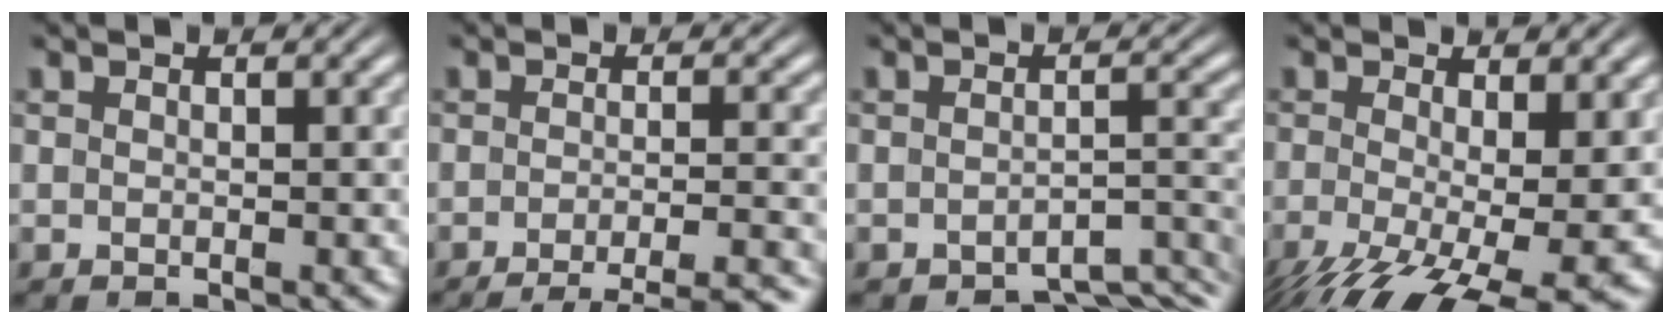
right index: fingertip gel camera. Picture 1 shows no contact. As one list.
[{"total": 9.0, "force": [-8.0, 2.3, 3.3], "torque": [-0.034, -0.019, -0.120]}, {"total": 6.2, "force": [-5.4, 2.0, 2.2], "torque": [-0.012, -0.013, -0.079]}, {"total": 9.5, "force": [-5.5, 3.9, 6.7], "torque": [-0.126, -0.066, -0.052]}]